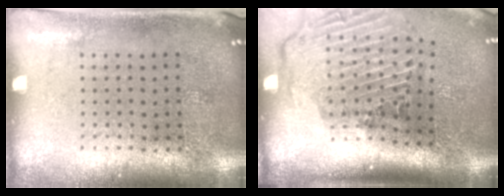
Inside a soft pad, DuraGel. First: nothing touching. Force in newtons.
{"total": 2.9, "press": 2.0, "slide": 2.1}